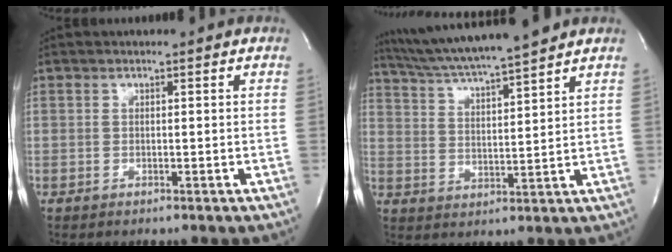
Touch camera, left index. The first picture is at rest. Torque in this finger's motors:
{"motor_torque": [-0.12, -0.13, 0.18, 0.05]}